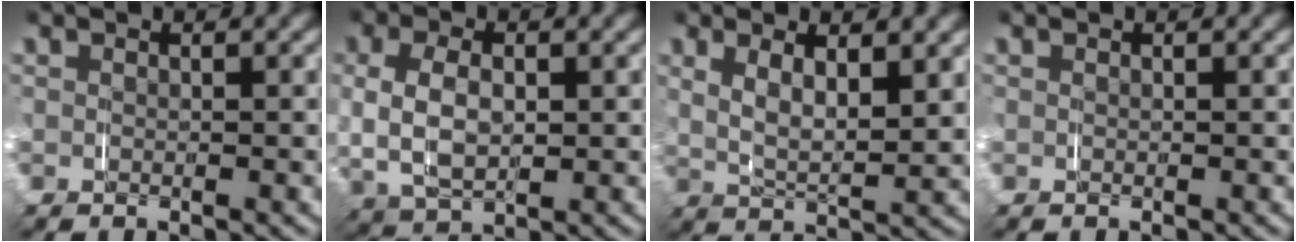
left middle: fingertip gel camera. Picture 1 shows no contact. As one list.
[{"total": 6.3, "force": [0.5, 4.5, 4.4], "torque": [-0.104, -0.003, 0.015]}, {"total": 4.0, "force": [1.3, 1.7, 3.4], "torque": [-0.064, -0.007, 0.028]}, {"total": 0.0}]